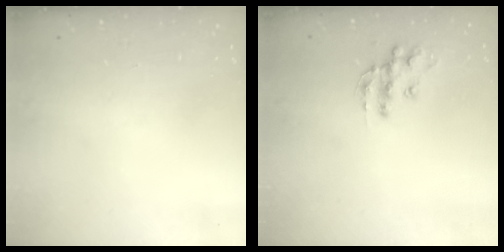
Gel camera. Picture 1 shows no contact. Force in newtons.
{"total": 10.6, "press": 10.6, "slide": 0.6}